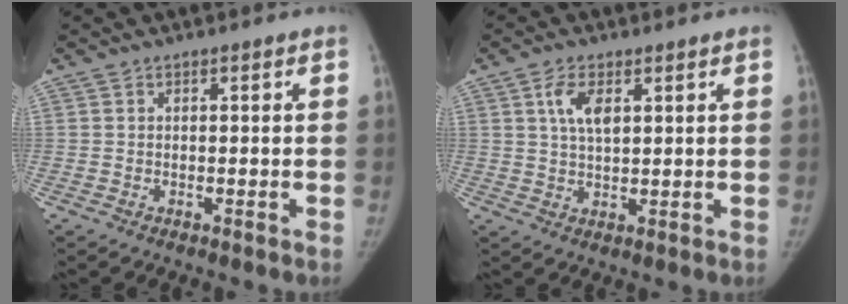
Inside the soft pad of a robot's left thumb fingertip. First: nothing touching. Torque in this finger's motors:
{"motor_torque": [2.56, 2.45, 0.87, -0.69, 0.25]}